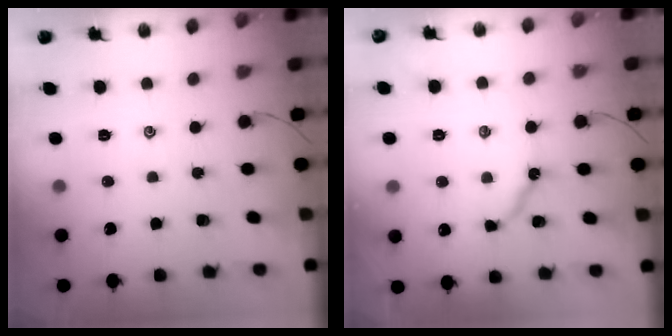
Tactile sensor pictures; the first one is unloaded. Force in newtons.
{"total": 8.7, "press": 8.7, "slide": 1.0}